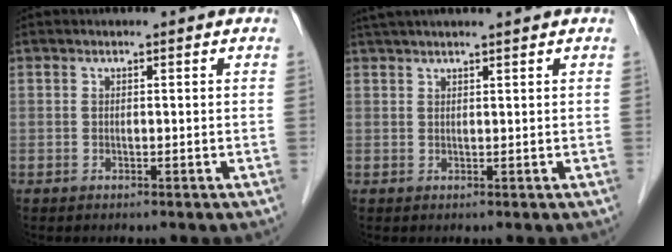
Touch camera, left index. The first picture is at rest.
{"total": 6.6, "force": [5.7, -0.2, 3.3], "torque": [-0.050, 0.034, 0.088]}